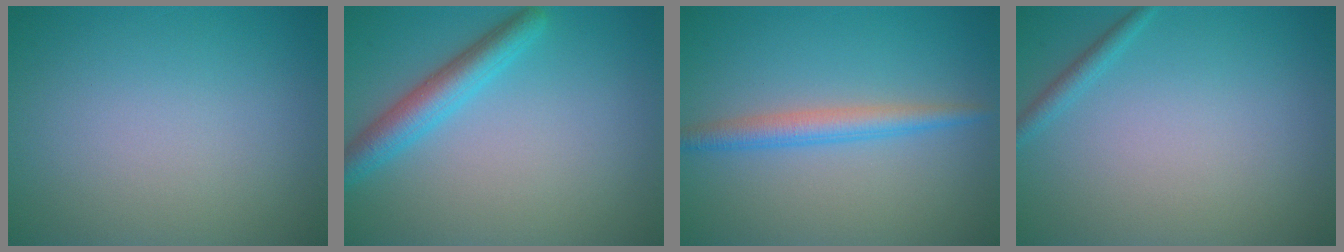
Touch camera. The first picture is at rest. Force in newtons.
{"total": 3.6, "press": 3.6, "slide": 0.1}
{"total": 2.7, "press": 2.7, "slide": 0.0}
{"total": 1.1, "press": 1.1, "slide": 0.1}